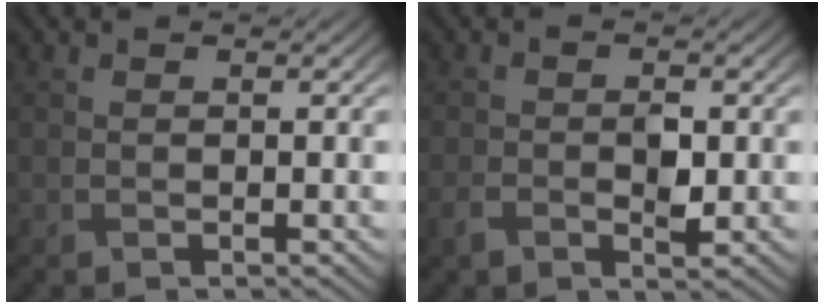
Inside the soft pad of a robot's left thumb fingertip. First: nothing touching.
{"total": 3.3, "force": [-0.9, 1.9, 2.5], "torque": [-0.052, -0.006, -0.016]}